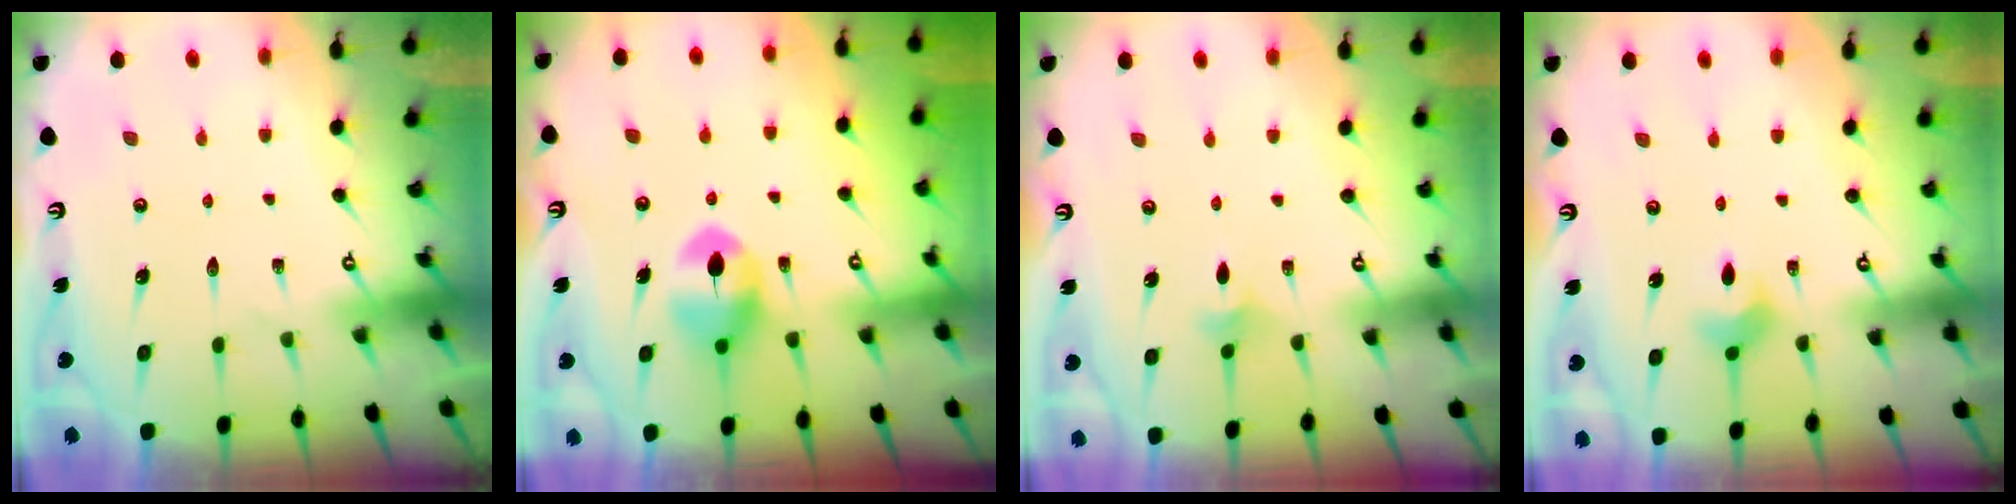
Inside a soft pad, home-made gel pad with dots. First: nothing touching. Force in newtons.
{"total": 8.9, "press": 8.9, "slide": 0.3}
{"total": 2.9, "press": 2.8, "slide": 0.7}
{"total": 5.2, "press": 5.2, "slide": 0.6}